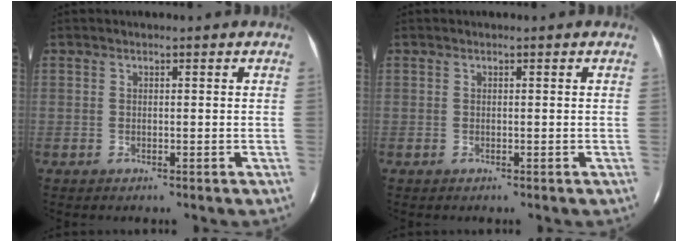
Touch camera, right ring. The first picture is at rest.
{"total": 0.0}